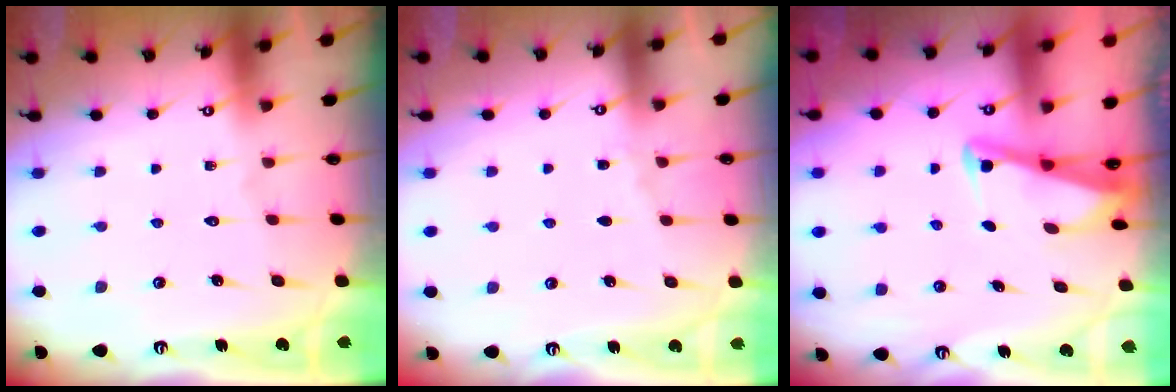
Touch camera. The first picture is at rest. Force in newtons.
{"total": 2.5, "press": 2.4, "slide": 0.4}
{"total": 2.8, "press": 2.8, "slide": 0.3}